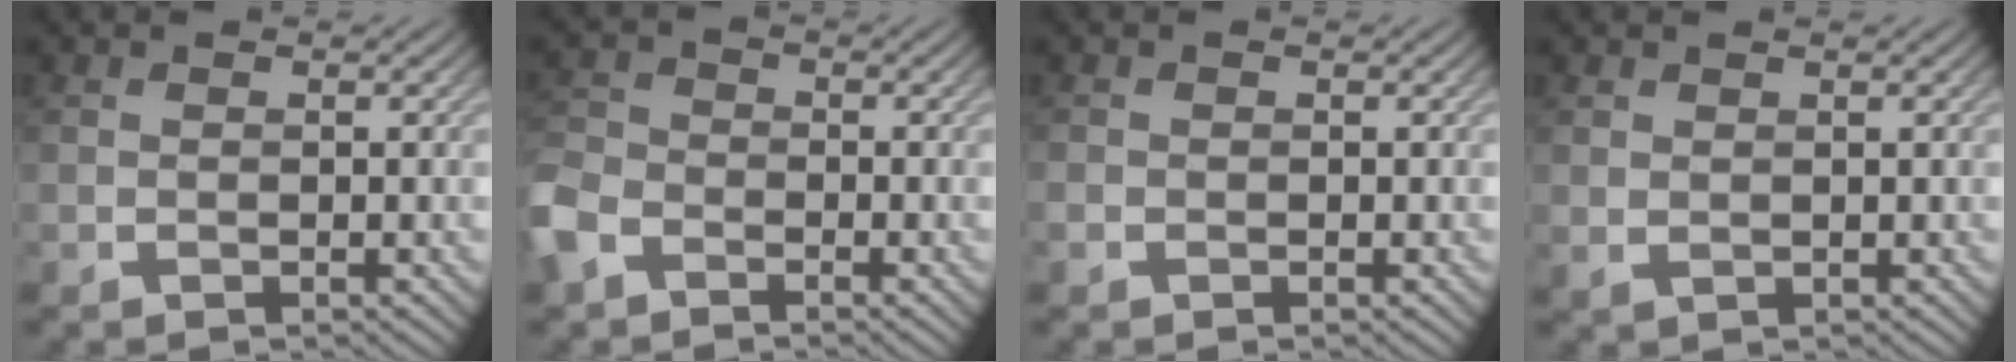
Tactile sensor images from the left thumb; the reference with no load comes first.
{"total": 5.5, "force": [-3.6, 3.4, 2.4], "torque": [-0.069, -0.005, -0.090]}
{"total": 0.6, "force": [-0.4, 0.5, 0.0], "torque": [0.001, -0.002, -0.010]}
{"total": 0.8, "force": [0.6, 0.4, 0.3], "torque": [-0.009, -0.003, 0.015]}